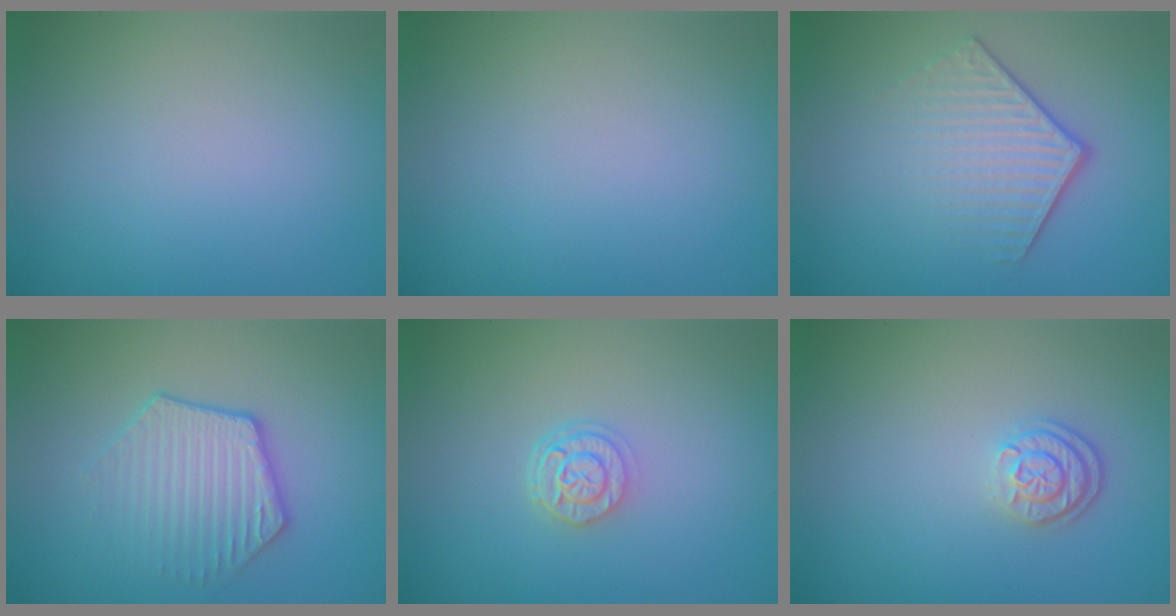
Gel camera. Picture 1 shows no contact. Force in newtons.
{"total": 0.0}
{"total": 4.1, "press": 2.9, "slide": 3.0}
{"total": 3.6, "press": 3.2, "slide": 1.6}
{"total": 2.6, "press": 2.1, "slide": 1.5}
{"total": 2.5, "press": 2.0, "slide": 1.5}